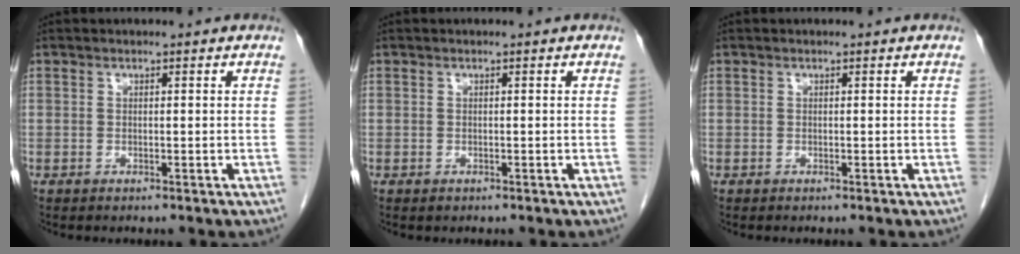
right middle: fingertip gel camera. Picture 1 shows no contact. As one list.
[{"total": 0.0}, {"total": 0.0}]